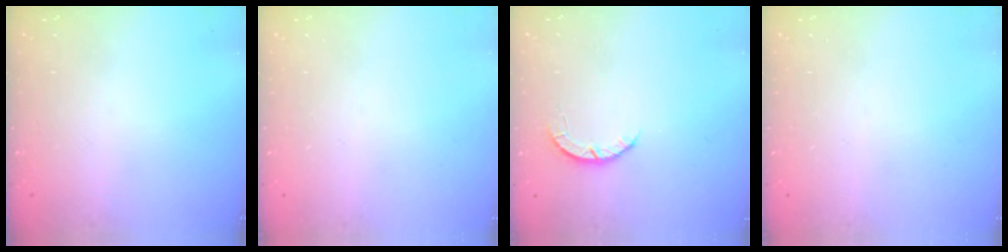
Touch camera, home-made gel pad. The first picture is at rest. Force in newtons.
{"total": 0.0}
{"total": 2.7, "press": 2.6, "slide": 0.4}
{"total": 0.0}